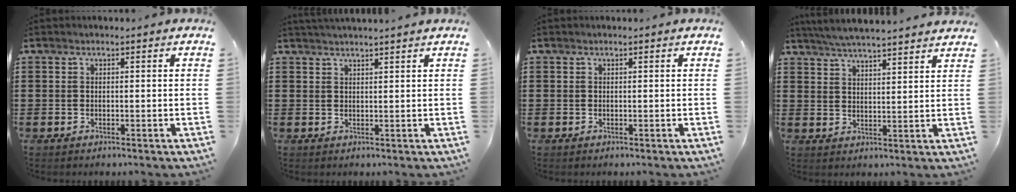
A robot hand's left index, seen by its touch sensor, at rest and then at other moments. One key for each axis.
{"total": 1.4, "fx": 1.4, "fy": -0.2, "fz": 0.1, "tx": -0.004, "ty": 0.002, "tz": 0.027}
{"total": 0.0}
{"total": 4.5, "fx": 4.4, "fy": -0.4, "fz": 1.0, "tx": -0.035, "ty": -0.020, "tz": 0.078}